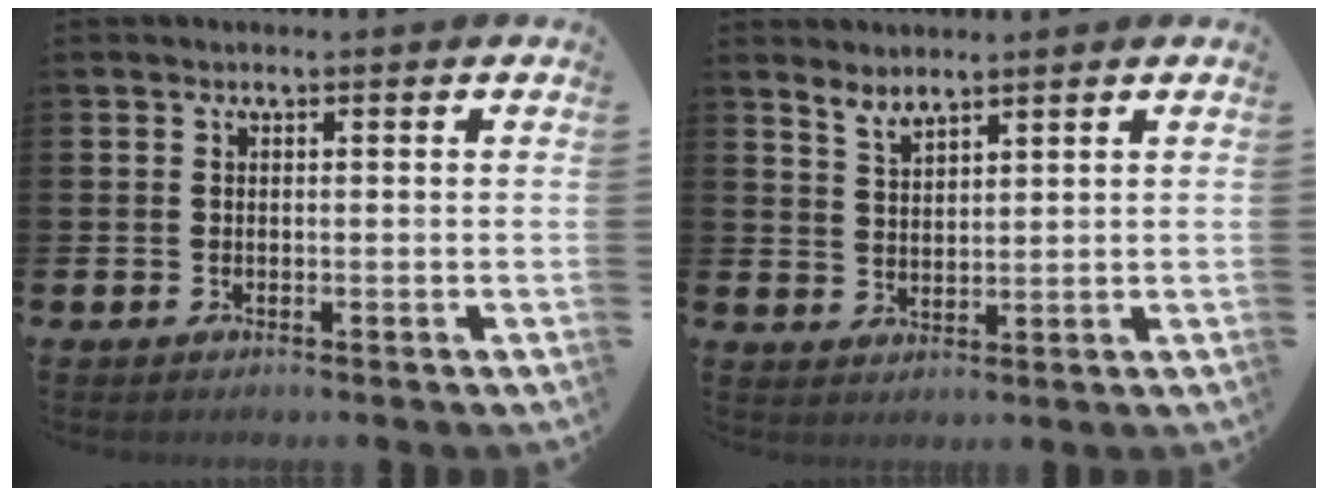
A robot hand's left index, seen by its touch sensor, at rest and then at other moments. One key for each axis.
{"total": 3.1, "fx": 3.1, "fy": 0.3, "fz": 0.4, "tx": -0.016, "ty": -0.015, "tz": 0.057}